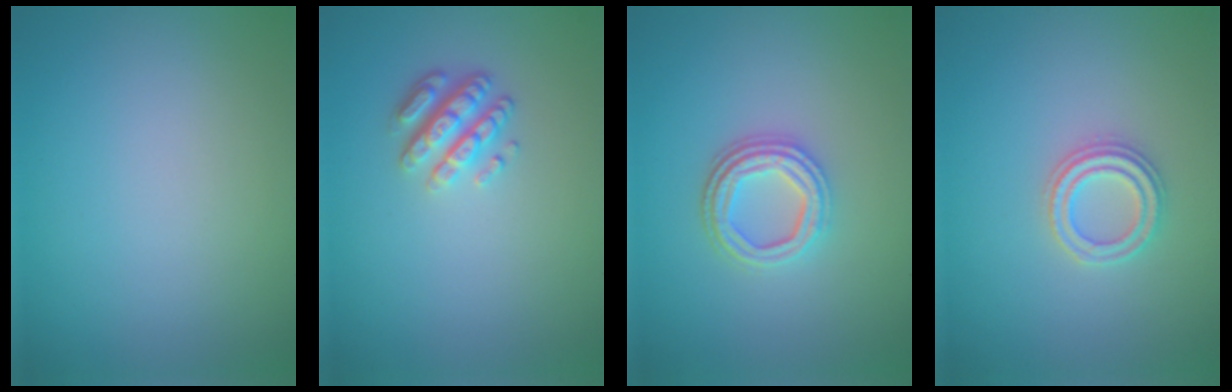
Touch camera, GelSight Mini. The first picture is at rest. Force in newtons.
{"total": 2.9, "press": 2.4, "slide": 1.7}
{"total": 3.7, "press": 3.0, "slide": 2.1}
{"total": 2.3, "press": 2.3, "slide": 0.2}